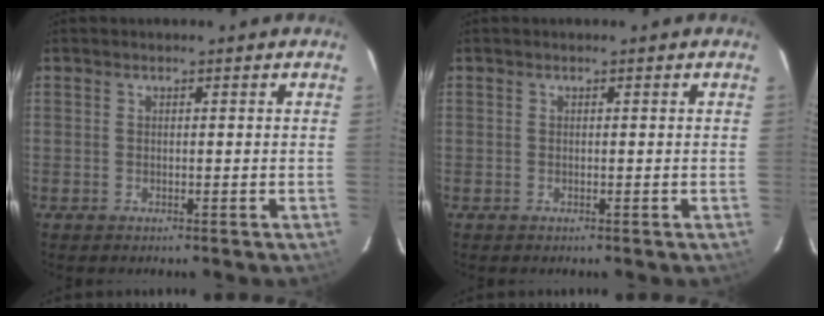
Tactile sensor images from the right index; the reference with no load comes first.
{"total": 0.0}